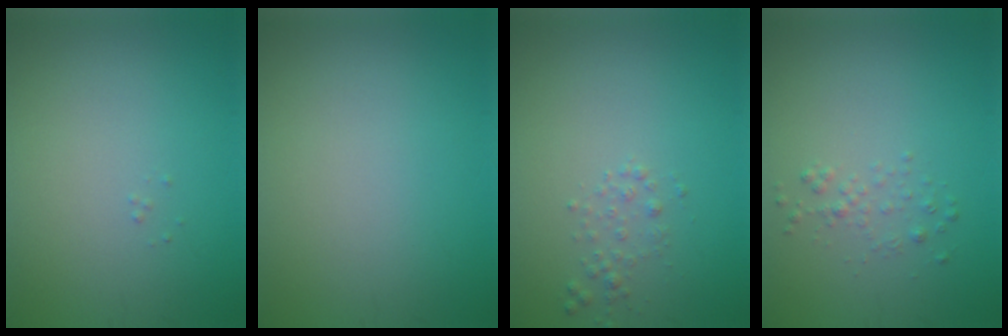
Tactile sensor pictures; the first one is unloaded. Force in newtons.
{"total": 0.0}
{"total": 1.0, "press": 1.0, "slide": 0.0}
{"total": 1.0, "press": 1.0, "slide": 0.1}